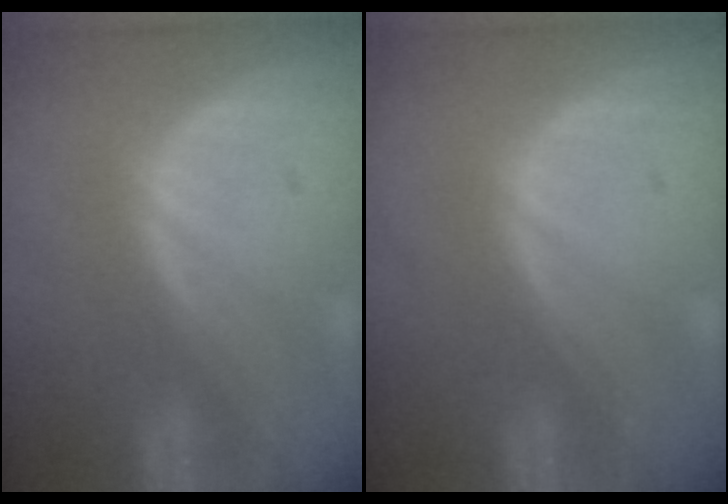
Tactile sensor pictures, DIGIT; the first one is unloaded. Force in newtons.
{"total": 0.0}